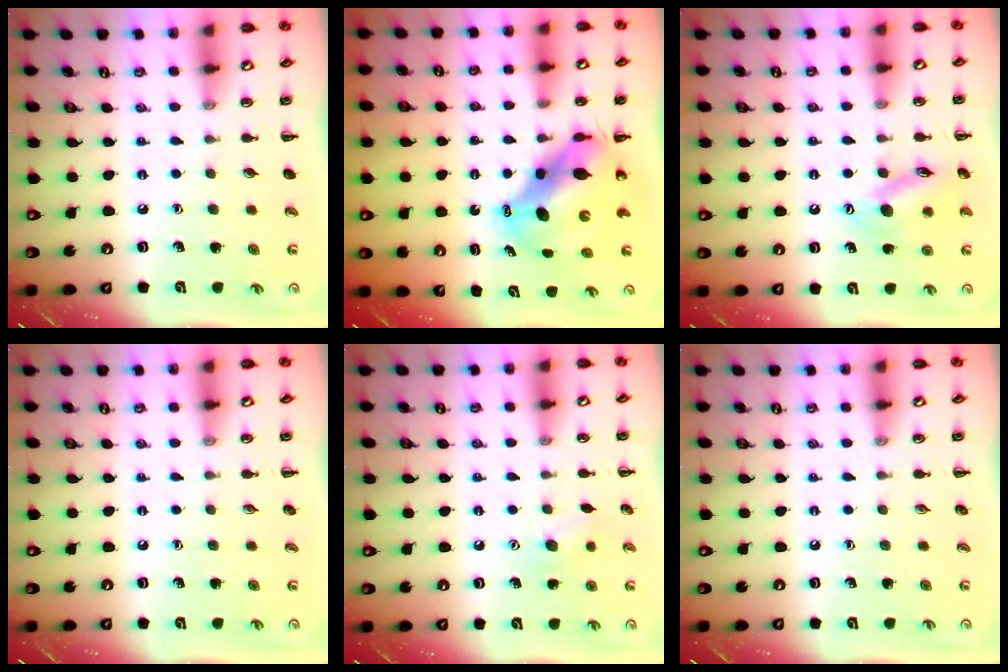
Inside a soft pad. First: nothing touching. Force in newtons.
{"total": 10.2, "press": 9.8, "slide": 2.8}
{"total": 12.5, "press": 12.3, "slide": 2.0}
{"total": 0.0}
{"total": 8.1, "press": 7.9, "slide": 1.8}
{"total": 0.0}